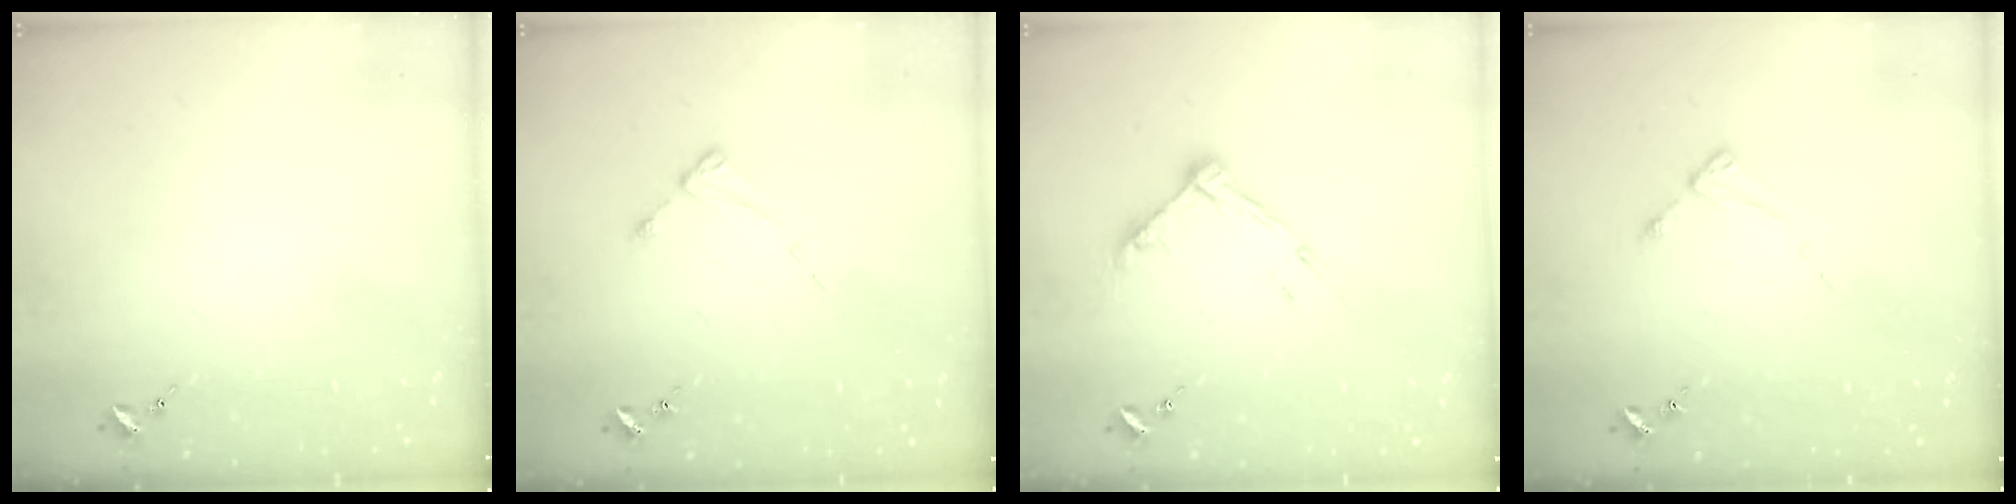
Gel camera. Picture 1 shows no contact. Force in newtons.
{"total": 2.6, "press": 2.6, "slide": 0.4}
{"total": 10.4, "press": 10.4, "slide": 0.8}
{"total": 2.6, "press": 2.6, "slide": 0.3}